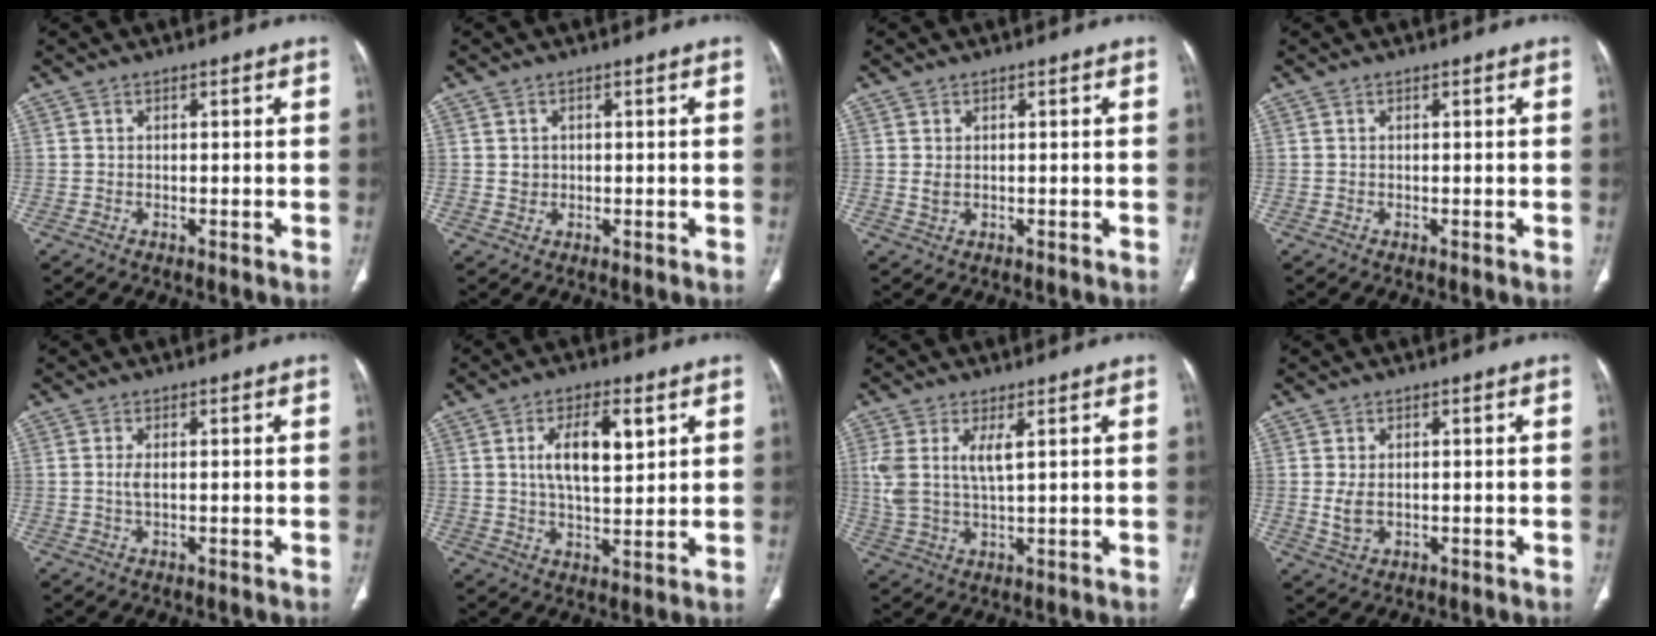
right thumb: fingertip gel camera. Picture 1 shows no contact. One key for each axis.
{"total": 1.5, "fx": 0.2, "fy": 1.4, "fz": 0.5, "tx": -0.002, "ty": 0.001, "tz": 0.006}
{"total": 1.4, "fx": 0.2, "fy": 1.0, "fz": 0.9, "tx": -0.015, "ty": 0.000, "tz": 0.009}
{"total": 0.0}
{"total": 1.4, "fx": 0.1, "fy": 0.4, "fz": 1.3, "tx": -0.033, "ty": -0.002, "tz": 0.004}
{"total": 9.6, "fx": 3.1, "fy": 4.0, "fz": 8.1, "tx": -0.124, "ty": -0.012, "tz": 0.056}
{"total": 6.5, "fx": 2.2, "fy": 2.2, "fz": 5.7, "tx": -0.135, "ty": -0.010, "tz": 0.052}
{"total": 3.1, "fx": 0.0, "fy": 2.0, "fz": 2.3, "tx": -0.045, "ty": -0.006, "tz": 0.007}